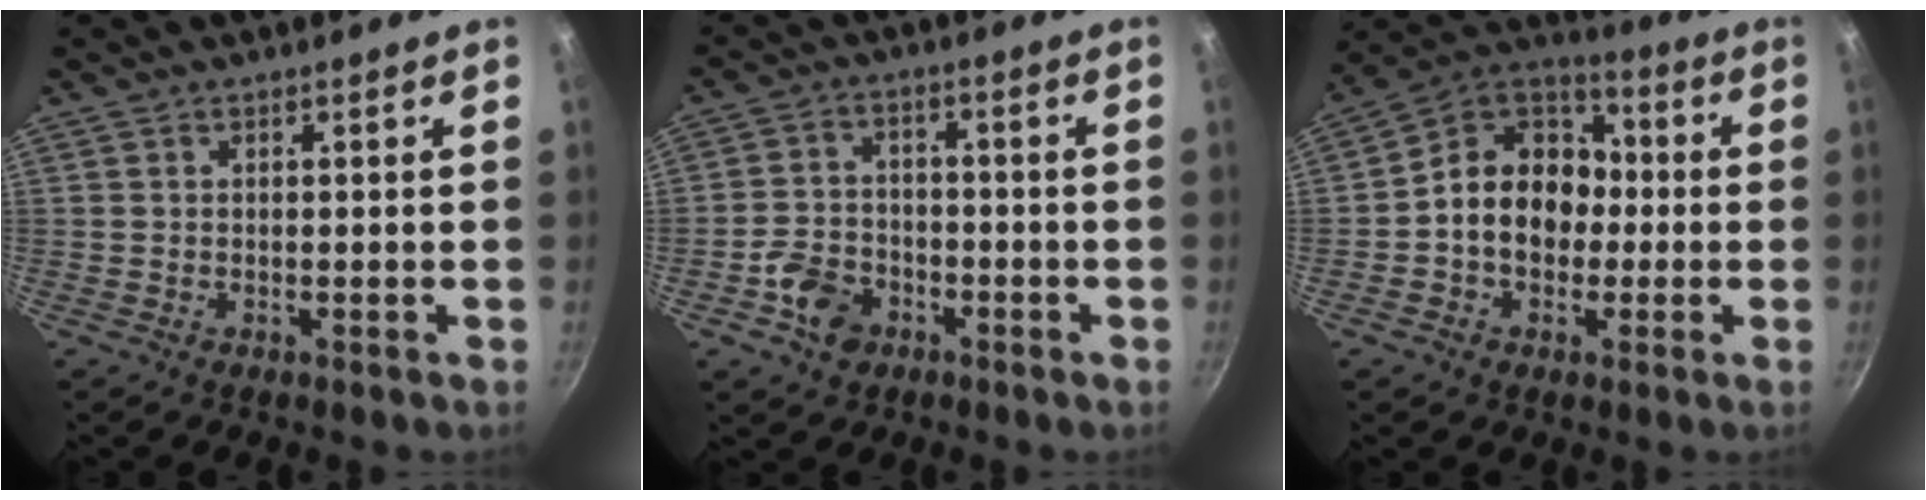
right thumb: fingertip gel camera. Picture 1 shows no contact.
{"total": 7.2, "force": [-3.5, 5.4, 3.3], "torque": [-0.050, 0.032, -0.068]}
{"total": 14.4, "force": [-1.2, 11.4, 8.6], "torque": [-0.093, 0.040, -0.041]}